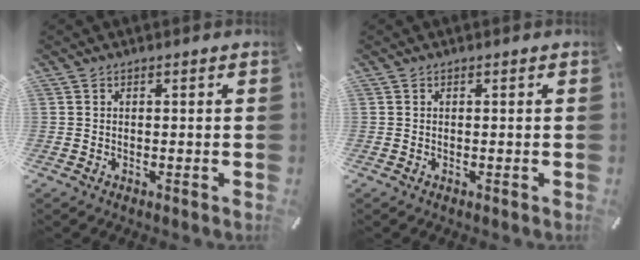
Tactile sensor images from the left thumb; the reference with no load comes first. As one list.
[{"total": 0.0}]